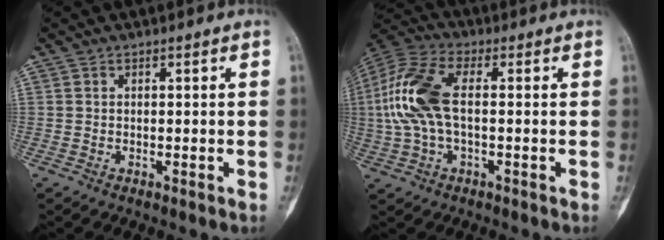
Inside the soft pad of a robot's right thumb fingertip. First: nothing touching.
{"total": 13.4, "force": [0.6, 6.5, 11.7], "torque": [-0.274, 0.029, 0.009]}